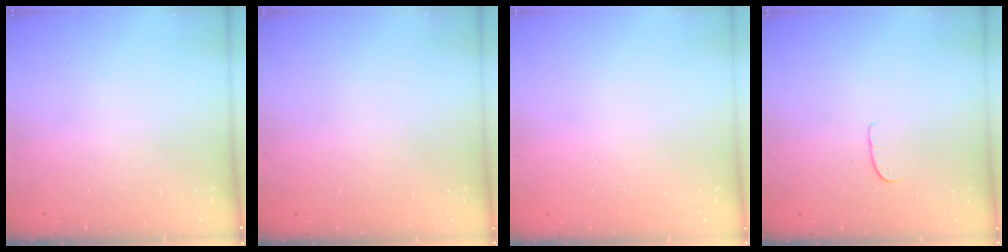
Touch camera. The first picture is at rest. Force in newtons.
{"total": 0.0}
{"total": 0.0}
{"total": 5.4, "press": 5.4, "slide": 0.3}